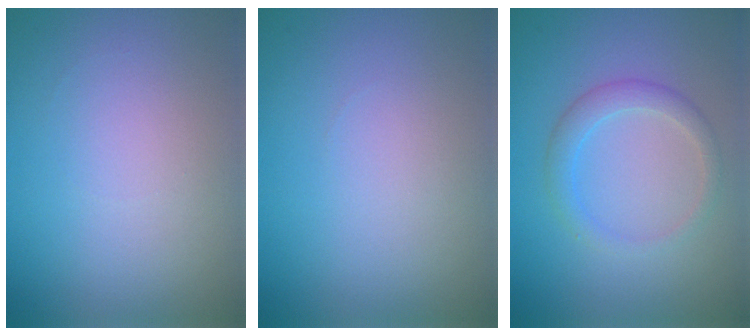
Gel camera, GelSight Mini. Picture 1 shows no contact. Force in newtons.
{"total": 0.0}
{"total": 2.2, "press": 2.2, "slide": 0.1}